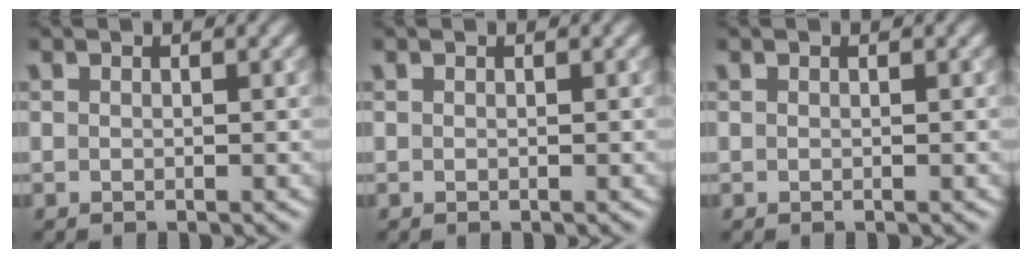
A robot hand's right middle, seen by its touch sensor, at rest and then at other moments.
{"total": 0.0}
{"total": 0.0}